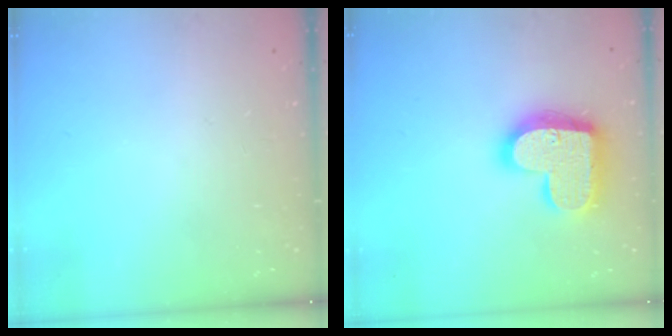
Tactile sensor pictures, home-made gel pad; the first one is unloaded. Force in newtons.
{"total": 18.9, "press": 18.9, "slide": 1.1}